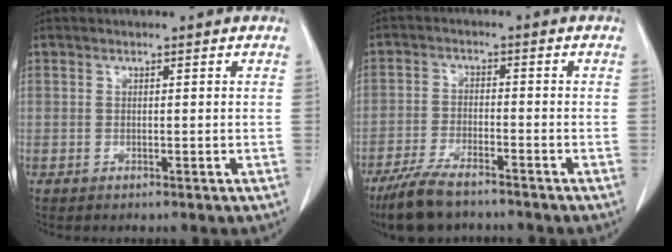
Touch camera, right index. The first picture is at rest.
{"total": 8.0, "force": [-6.4, 2.0, 4.3], "torque": [-0.086, -0.018, -0.116]}